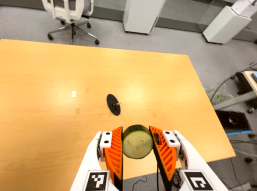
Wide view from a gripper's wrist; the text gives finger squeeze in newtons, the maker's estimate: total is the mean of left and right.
{"total": 12.4, "left": 10.7, "right": 14.0}